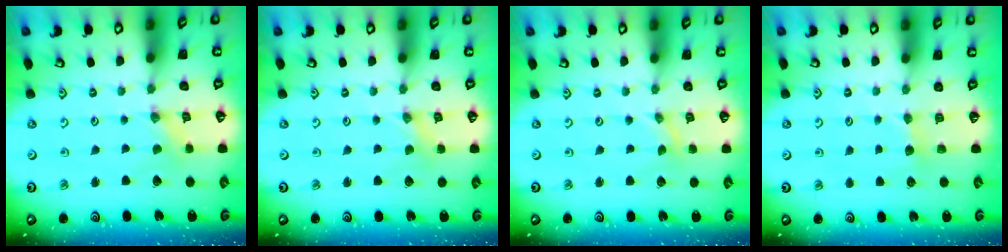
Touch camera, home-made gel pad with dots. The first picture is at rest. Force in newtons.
{"total": 0.0}
{"total": 0.0}
{"total": 4.0, "press": 3.9, "slide": 0.6}